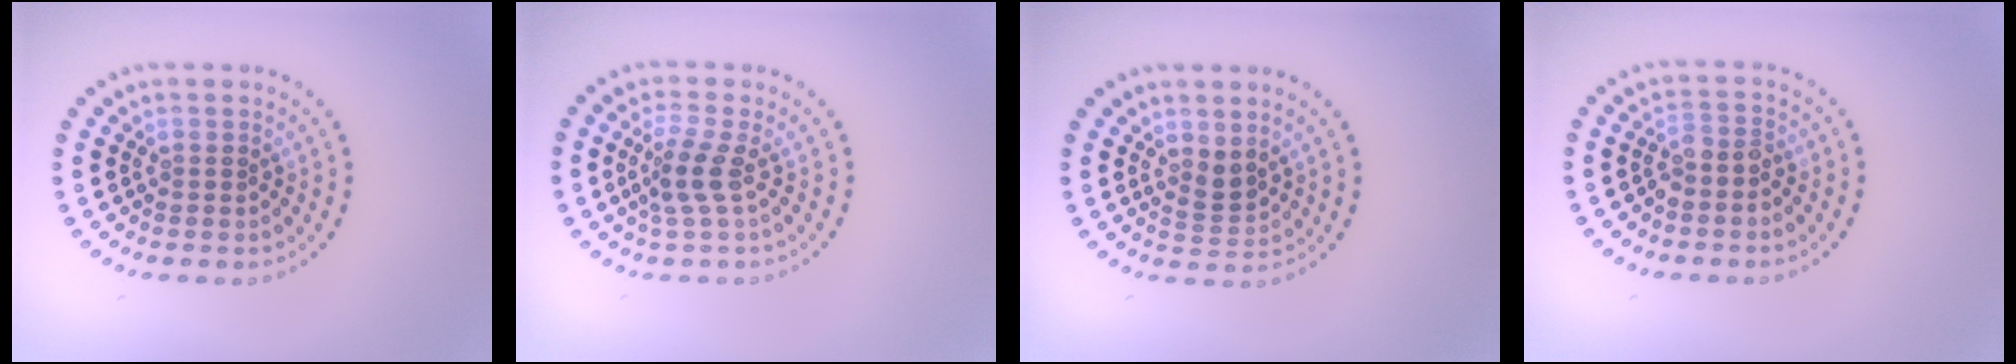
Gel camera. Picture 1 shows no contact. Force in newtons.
{"total": 2.2, "press": 1.7, "slide": 1.5}
{"total": 1.8, "press": 1.5, "slide": 1.1}
{"total": 1.9, "press": 1.6, "slide": 1.0}